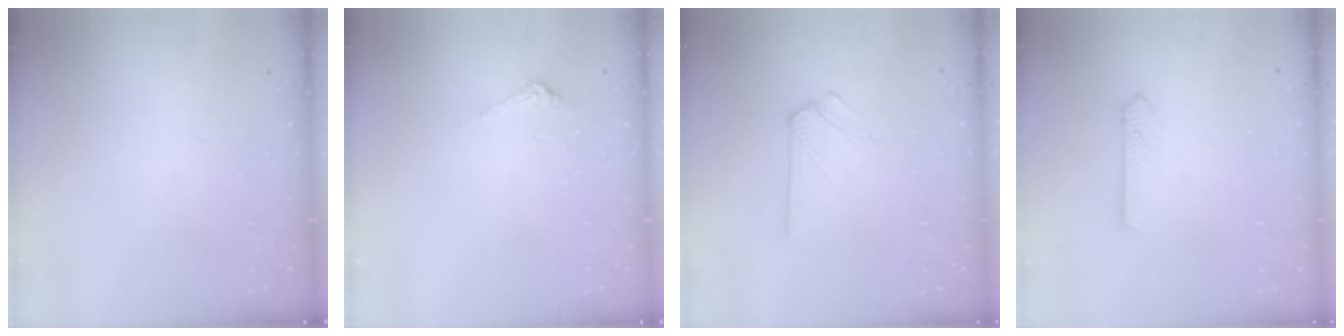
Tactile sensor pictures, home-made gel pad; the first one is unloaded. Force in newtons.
{"total": 4.8, "press": 4.8, "slide": 0.4}
{"total": 5.9, "press": 5.8, "slide": 0.9}
{"total": 3.0, "press": 3.0, "slide": 0.4}